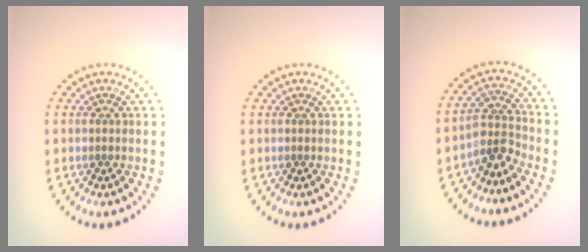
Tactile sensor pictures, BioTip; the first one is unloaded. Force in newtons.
{"total": 0.0}
{"total": 2.8, "press": 2.0, "slide": 1.9}